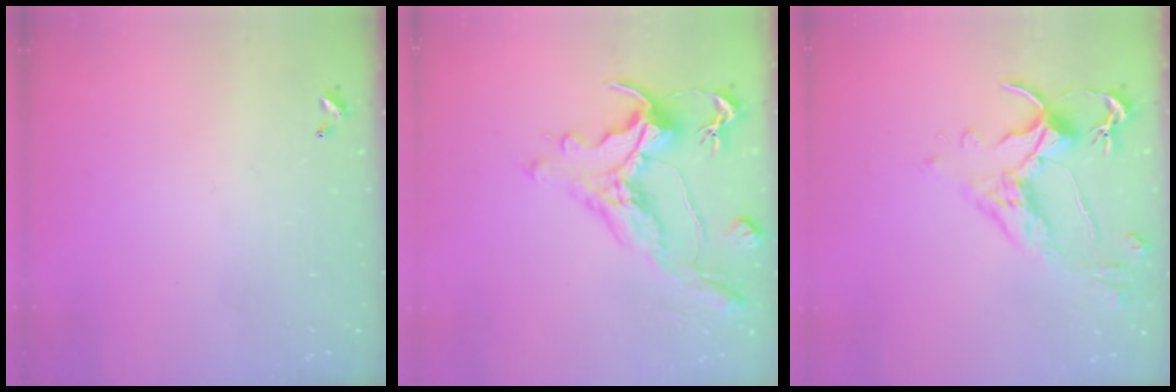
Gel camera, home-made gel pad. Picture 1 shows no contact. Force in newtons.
{"total": 2.2, "press": 1.7, "slide": 1.4}
{"total": 2.5, "press": 2.1, "slide": 1.4}